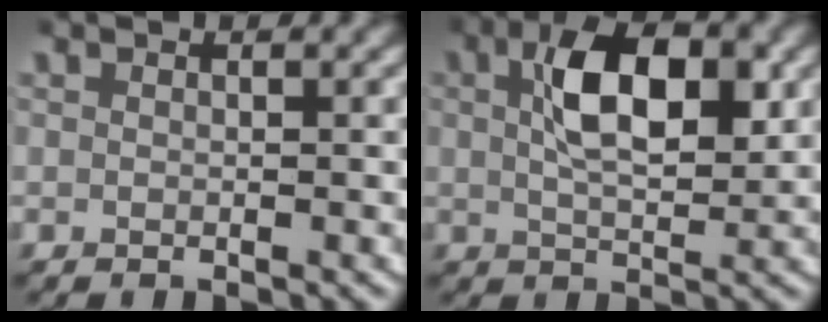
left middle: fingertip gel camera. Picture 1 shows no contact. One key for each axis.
{"total": 6.6, "fx": 1.5, "fy": 3.1, "fz": 5.6, "tx": -0.096, "ty": 0.003, "tz": 0.020}